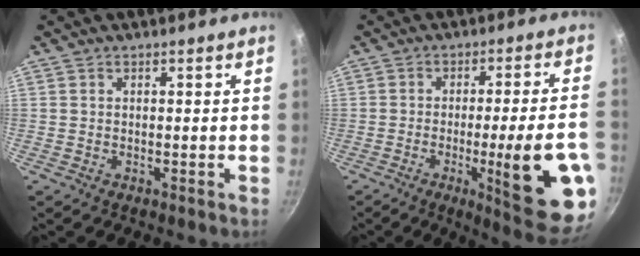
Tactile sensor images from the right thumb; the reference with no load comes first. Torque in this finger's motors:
{"motor_torque": [2.56, 2.39, 1.87, -0.75, 0.46]}